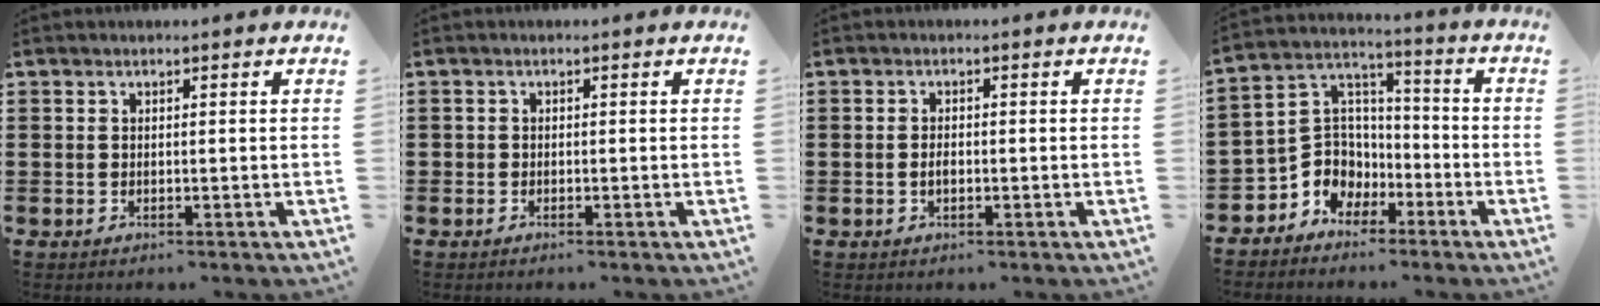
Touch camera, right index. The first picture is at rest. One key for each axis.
{"total": 0.6, "fx": -0.5, "fy": 0.4, "fz": 0.0, "tx": 0.000, "ty": 0.003, "tz": -0.011}
{"total": 1.3, "fx": -0.3, "fy": 0.6, "fz": 1.1, "tx": -0.022, "ty": 0.000, "tz": -0.006}
{"total": 7.0, "fx": -3.0, "fy": 6.3, "fz": 0.3, "tx": -0.039, "ty": 0.005, "tz": -0.061}